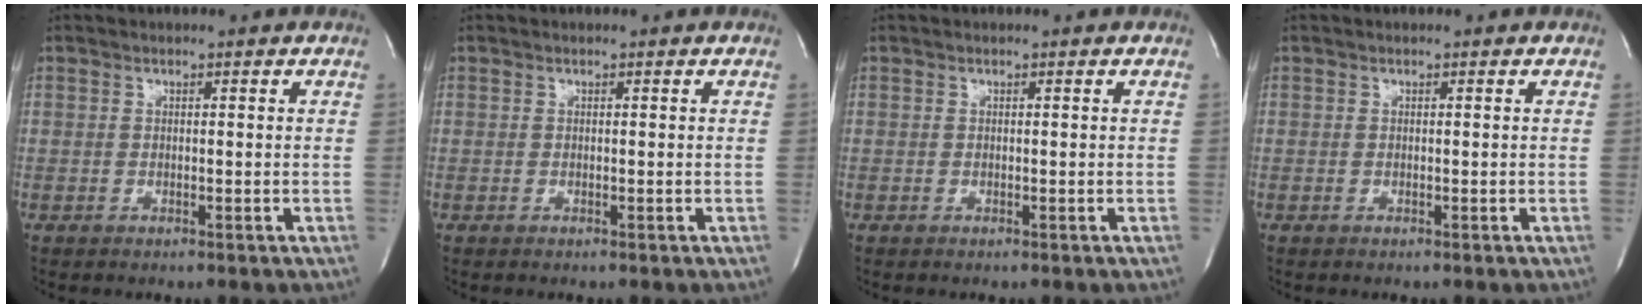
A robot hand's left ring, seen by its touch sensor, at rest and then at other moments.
{"total": 0.0}
{"total": 0.0}
{"total": 0.0}